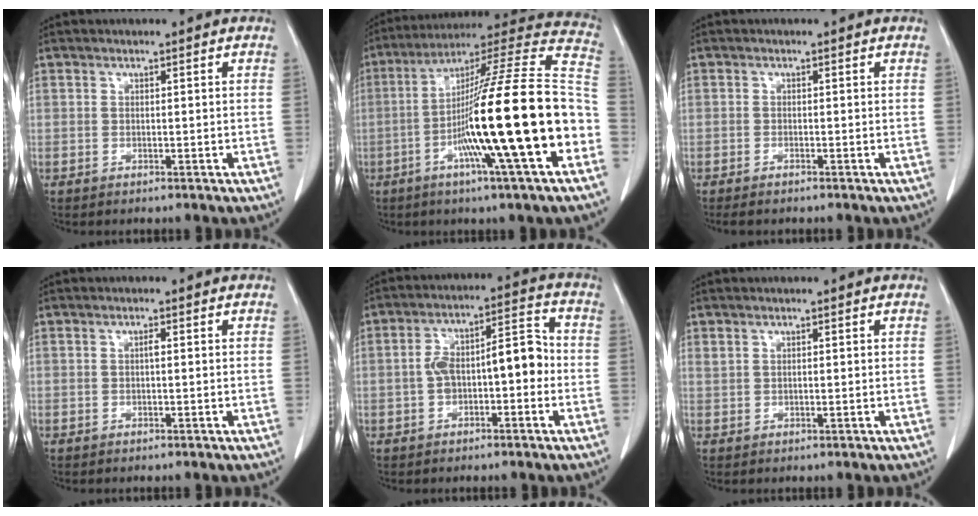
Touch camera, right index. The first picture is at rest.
{"total": 26.0, "force": [-6.7, -0.3, 25.2], "torque": [-0.356, -0.009, -0.128]}
{"total": 1.8, "force": [-1.5, 0.1, 0.9], "torque": [-0.012, -0.002, -0.020]}
{"total": 0.7, "force": [0.0, 0.1, 0.7], "torque": [-0.012, 0.001, 0.000]}
{"total": 9.2, "force": [-1.1, 3.5, 8.4], "torque": [-0.146, 0.044, -0.017]}
{"total": 0.8, "force": [0.5, 0.3, 0.6], "torque": [-0.017, 0.004, 0.014]}